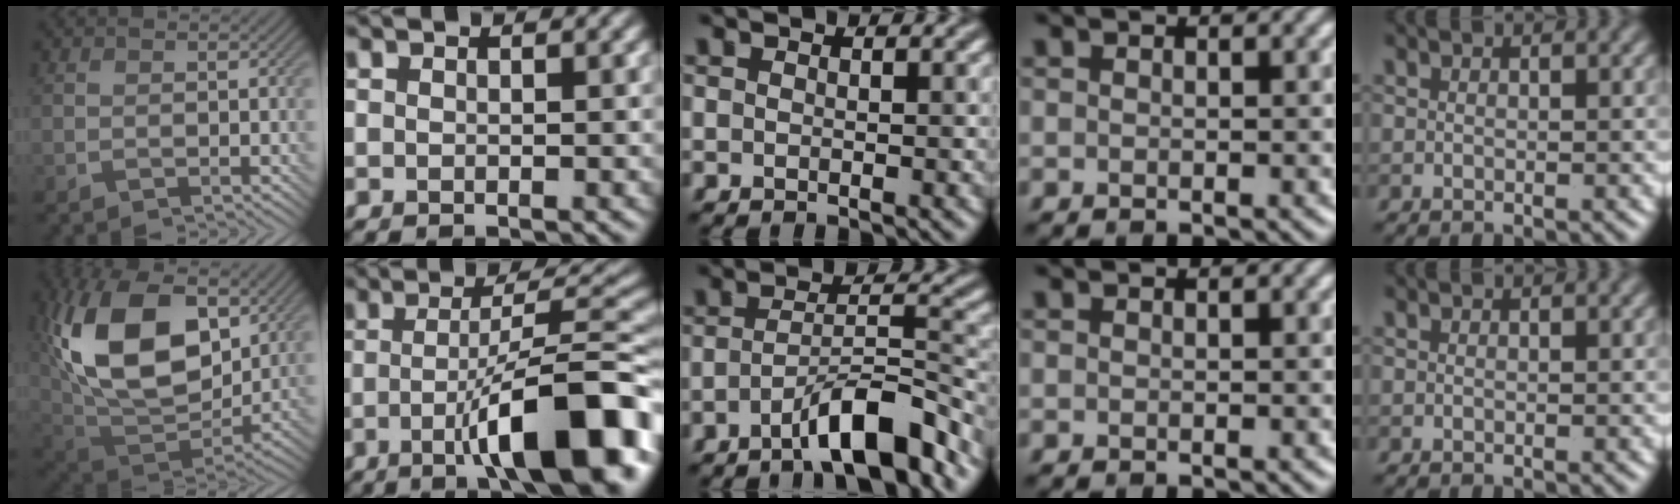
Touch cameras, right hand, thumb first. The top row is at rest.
{"thumb": {"total": 17.5, "force": [5.6, 10.1, 13.2], "torque": [-0.278, 0.010, 0.104]}, "index": {"total": 12.1, "force": [-4.1, 2.7, 11.0], "torque": [-0.148, 0.010, -0.062]}, "middle": {"total": 6.7, "force": [-4.2, 1.3, 5.0], "torque": [-0.077, 0.012, -0.070]}}